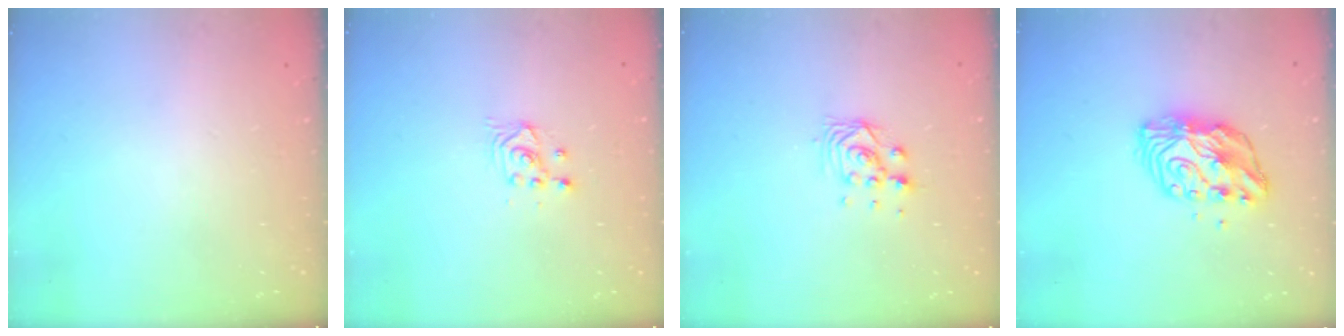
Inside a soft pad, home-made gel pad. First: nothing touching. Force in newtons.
{"total": 2.5, "press": 2.5, "slide": 0.1}
{"total": 4.9, "press": 4.8, "slide": 0.5}
{"total": 12.7, "press": 12.7, "slide": 1.0}